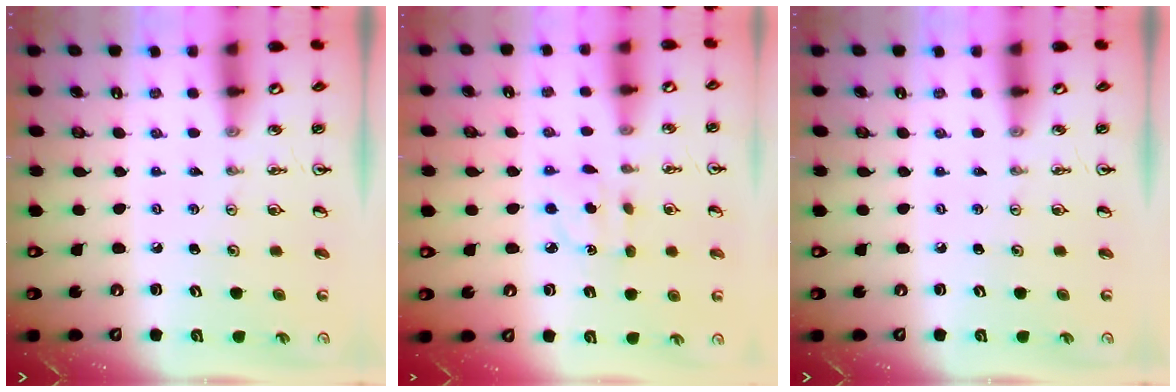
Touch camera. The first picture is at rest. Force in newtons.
{"total": 2.8, "press": 2.6, "slide": 0.8}
{"total": 0.0}